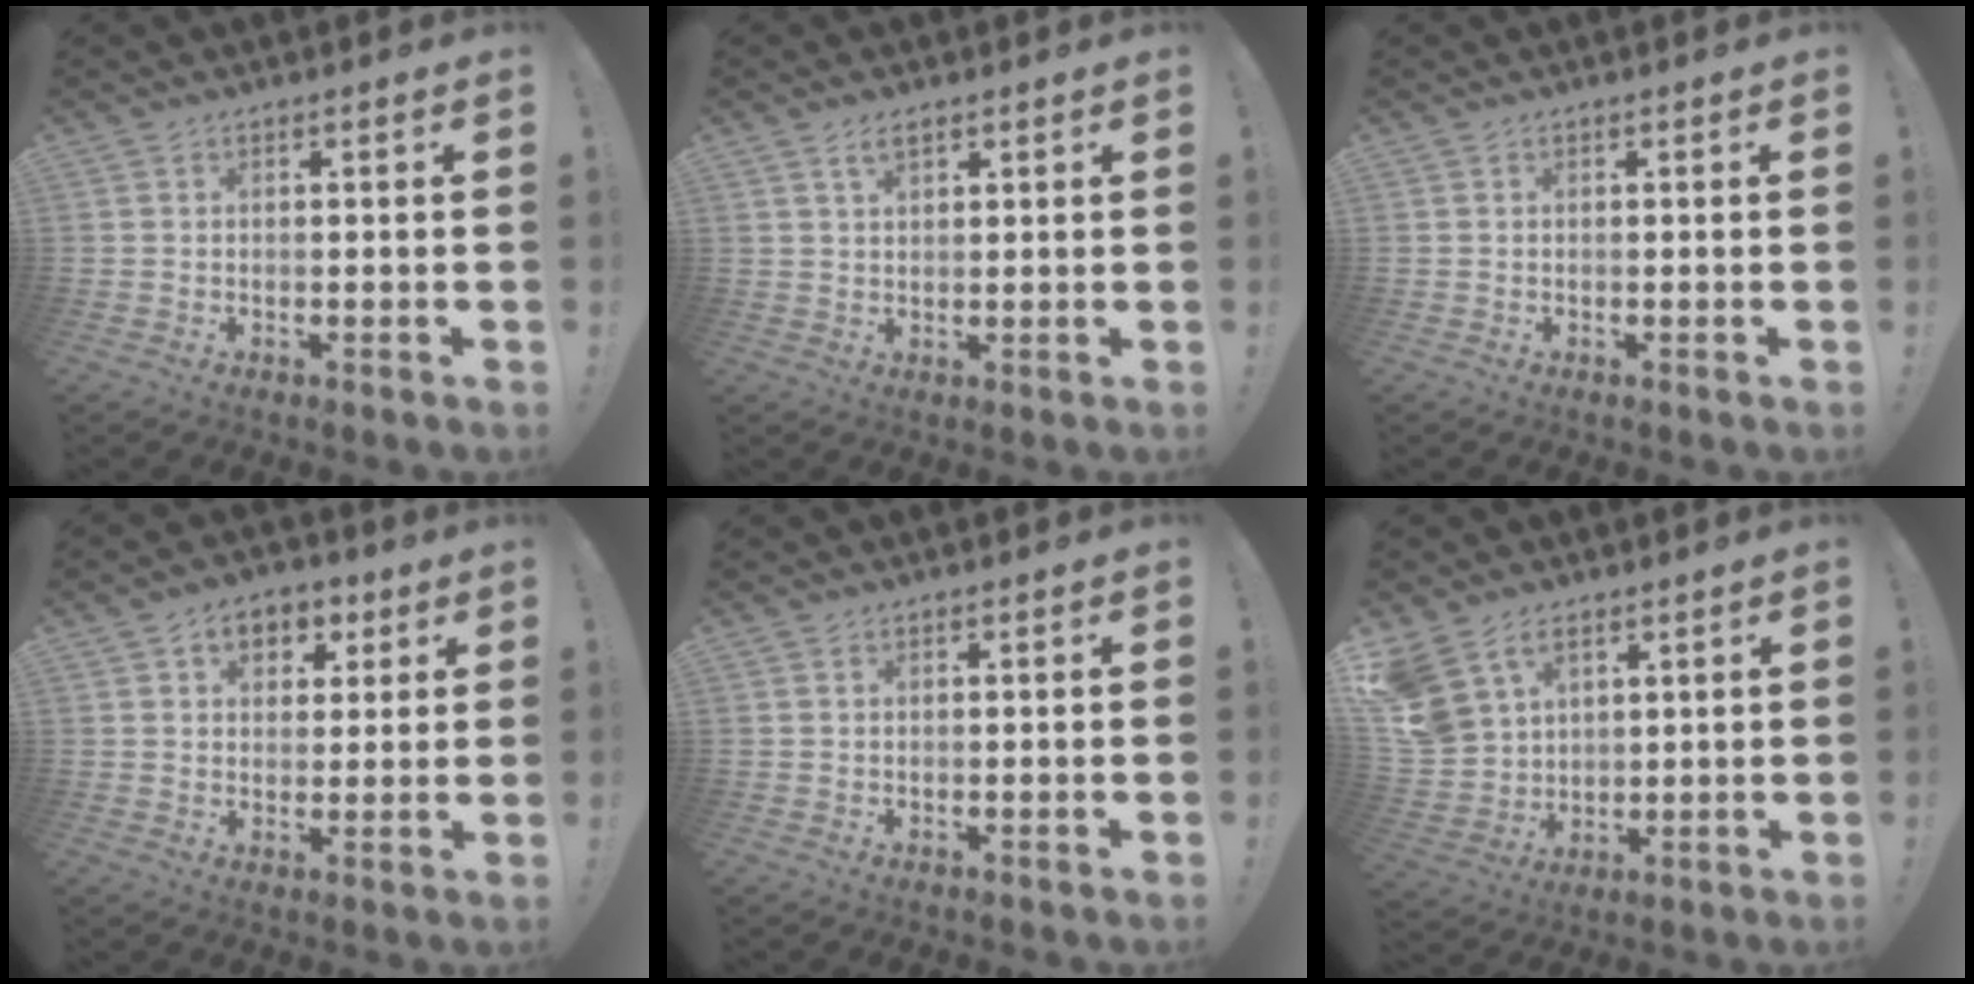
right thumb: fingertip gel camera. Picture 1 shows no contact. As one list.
[{"total": 3.3, "force": [2.0, 1.5, 2.1], "torque": [-0.031, -0.004, 0.034]}, {"total": 0.0}, {"total": 7.8, "force": [3.4, 6.0, 3.7], "torque": [-0.045, -0.012, 0.062]}, {"total": 0.0}, {"total": 10.8, "force": [6.3, 7.6, 4.4], "torque": [-0.097, -0.038, 0.131]}]